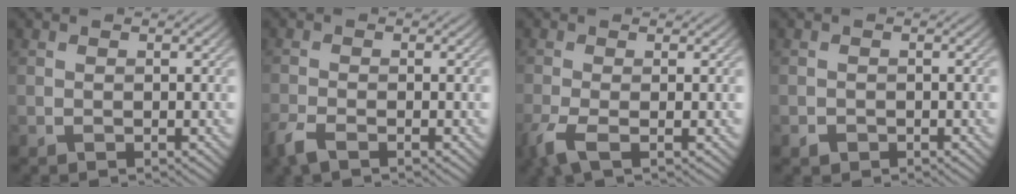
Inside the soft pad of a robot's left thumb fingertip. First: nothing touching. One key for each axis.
{"total": 2.6, "fx": -1.9, "fy": 0.4, "fz": 1.8, "tx": -0.043, "ty": -0.003, "tz": -0.047}
{"total": 3.3, "fx": -1.5, "fy": 0.6, "fz": 2.9, "tx": -0.069, "ty": -0.002, "tz": -0.042}
{"total": 0.8, "fx": -0.5, "fy": 0.6, "fz": 0.2, "tx": -0.003, "ty": 0.000, "tz": -0.012}